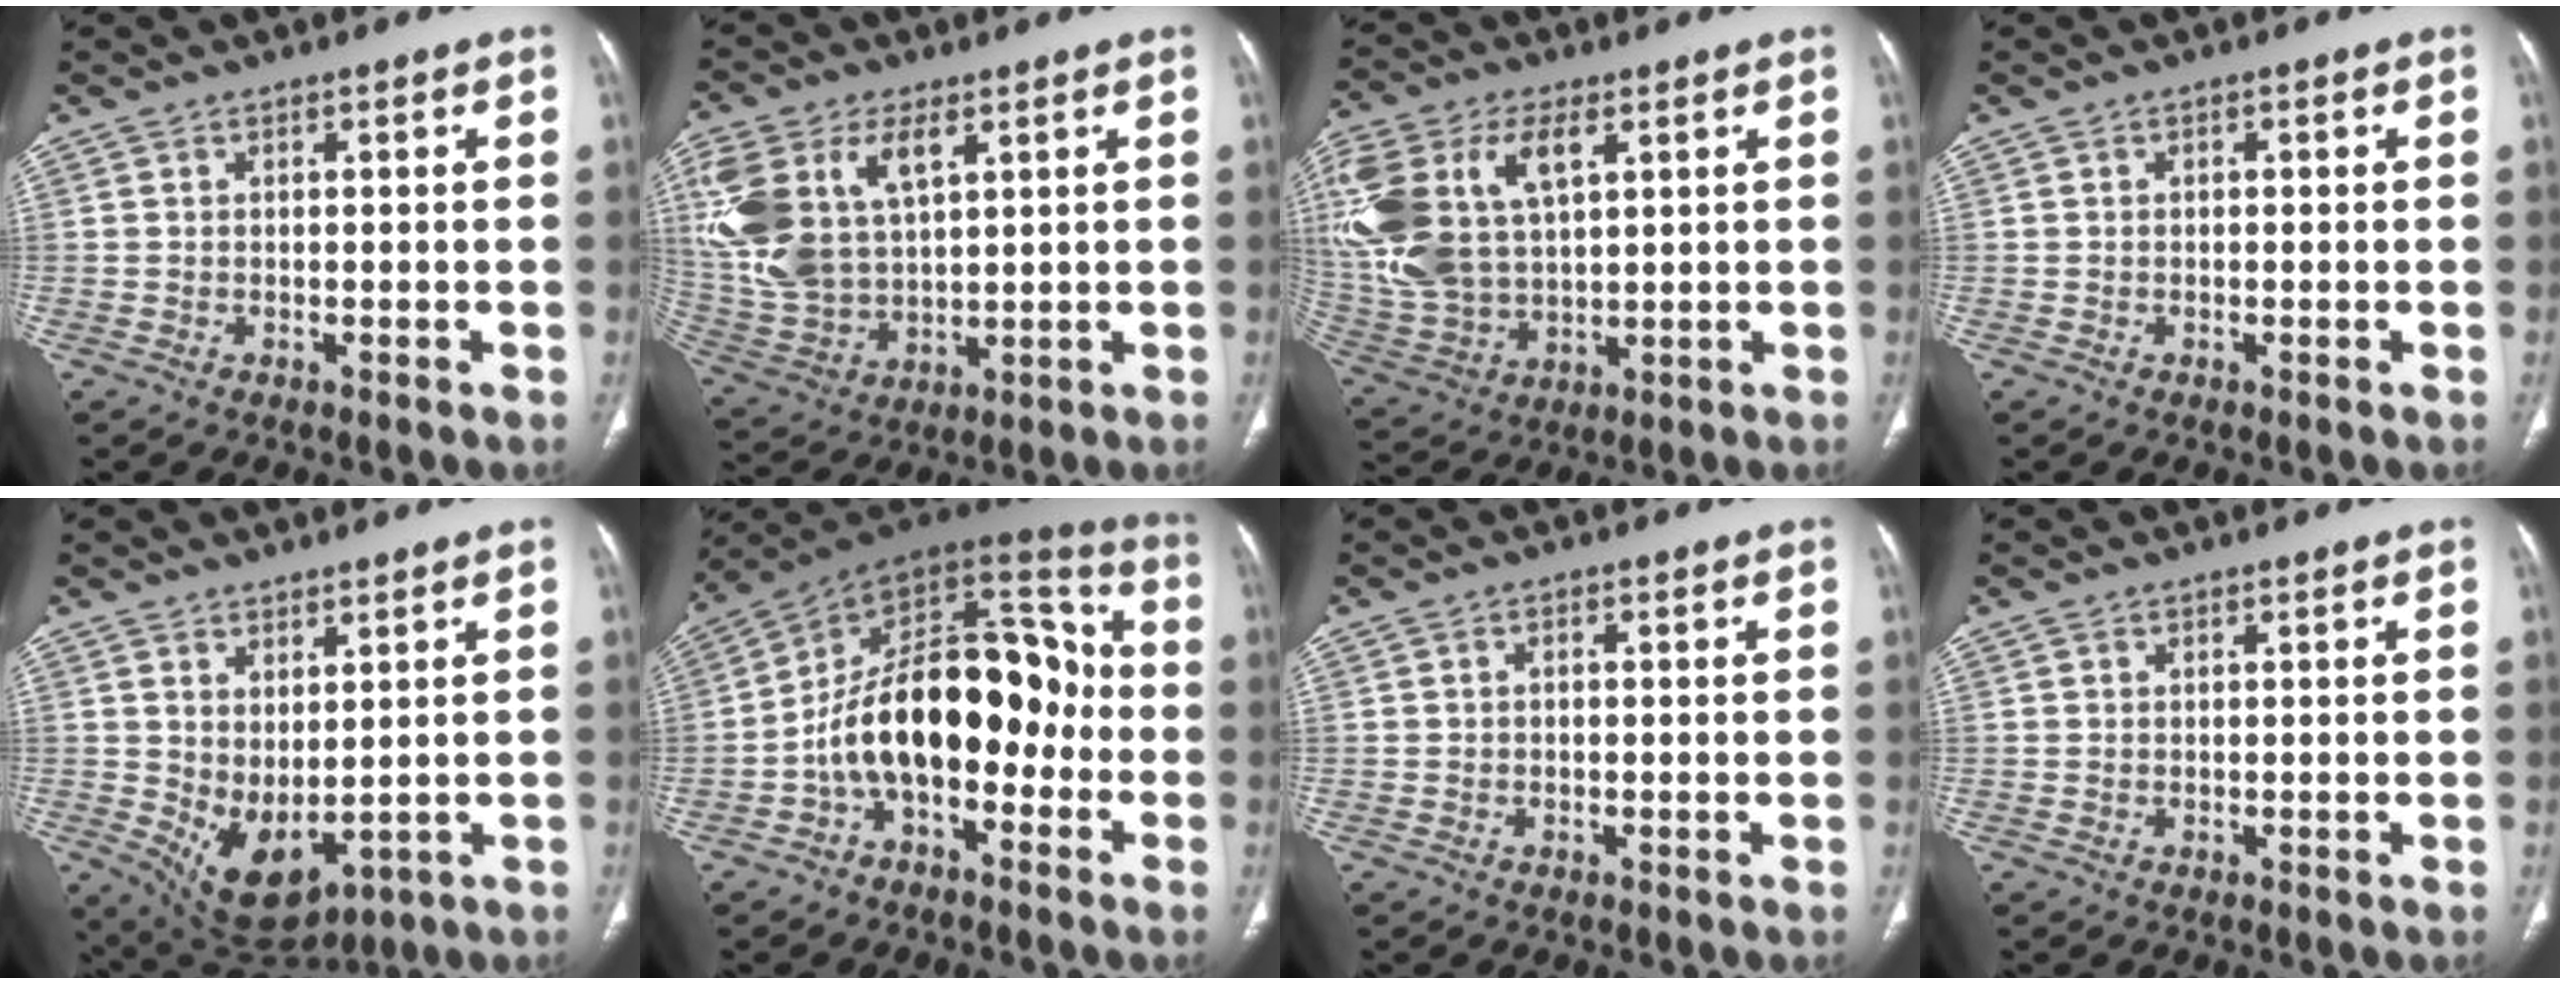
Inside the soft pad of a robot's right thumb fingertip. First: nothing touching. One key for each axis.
{"total": 17.7, "fx": 6.3, "fy": 10.1, "fz": 13.1, "tx": -0.284, "ty": -0.010, "tz": 0.130}
{"total": 21.5, "fx": 6.4, "fy": 12.5, "fz": 16.3, "tx": -0.376, "ty": 0.000, "tz": 0.128}
{"total": 0.0}
{"total": 8.8, "fx": 0.2, "fy": 5.0, "fz": 7.3, "tx": -0.114, "ty": -0.019, "tz": 0.034}
{"total": 20.5, "fx": -4.2, "fy": 11.8, "fz": 16.2, "tx": -0.223, "ty": 0.081, "tz": -0.075}
{"total": 0.5, "fx": 0.0, "fy": 0.4, "fz": 0.3, "tx": -0.005, "ty": 0.000, "tz": -0.003}
{"total": 0.0}